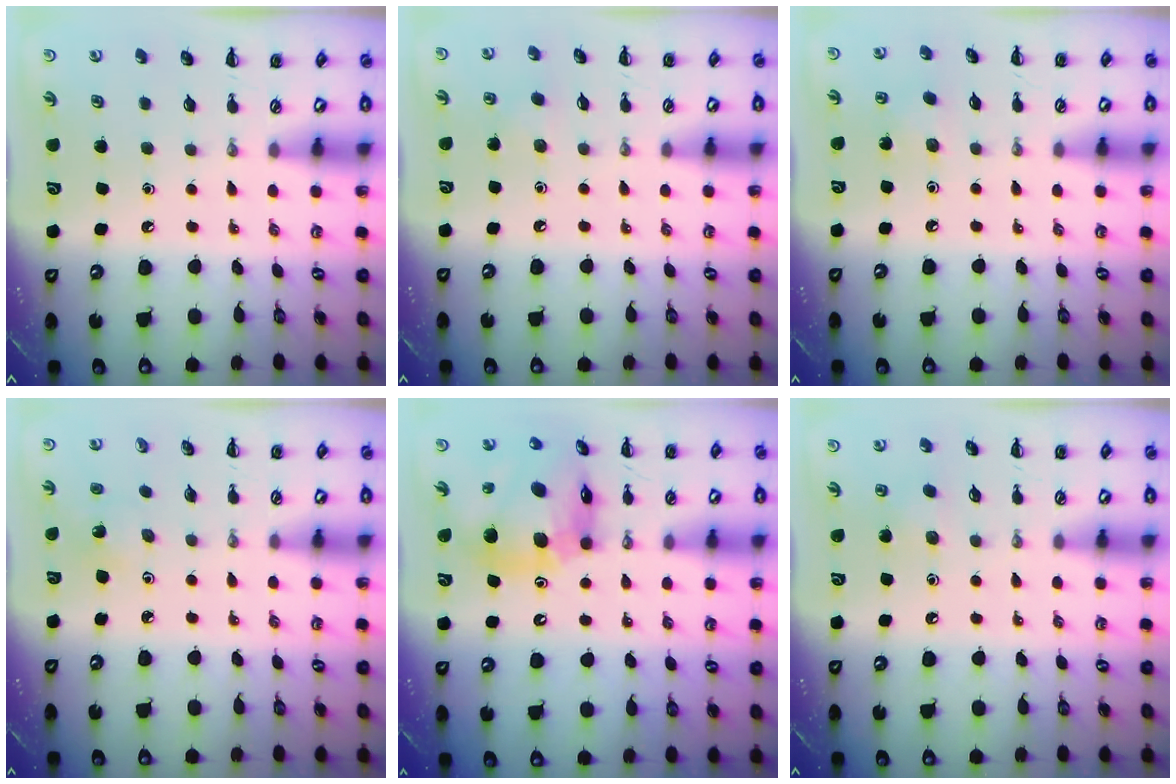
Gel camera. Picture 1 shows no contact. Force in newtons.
{"total": 2.0, "press": 1.9, "slide": 0.7}
{"total": 2.8, "press": 2.6, "slide": 0.9}
{"total": 3.0, "press": 2.9, "slide": 0.9}
{"total": 14.8, "press": 14.3, "slide": 4.1}
{"total": 3.6, "press": 3.5, "slide": 0.9}